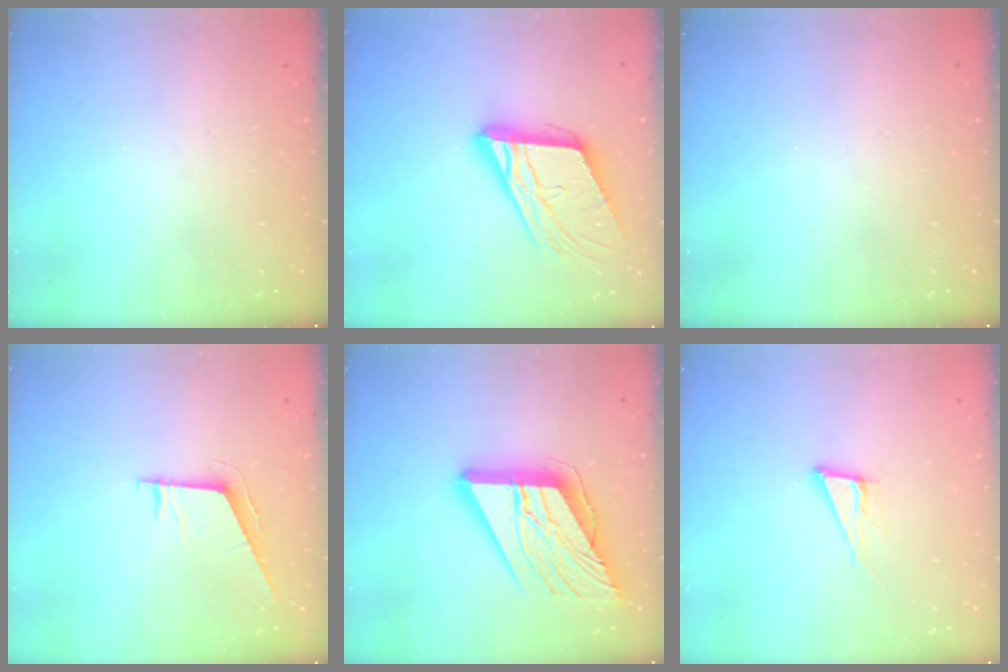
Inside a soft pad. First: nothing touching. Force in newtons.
{"total": 17.6, "press": 17.4, "slide": 2.6}
{"total": 0.0}
{"total": 6.3, "press": 6.3, "slide": 0.7}
{"total": 24.5, "press": 24.3, "slide": 3.0}
{"total": 6.8, "press": 6.2, "slide": 2.8}